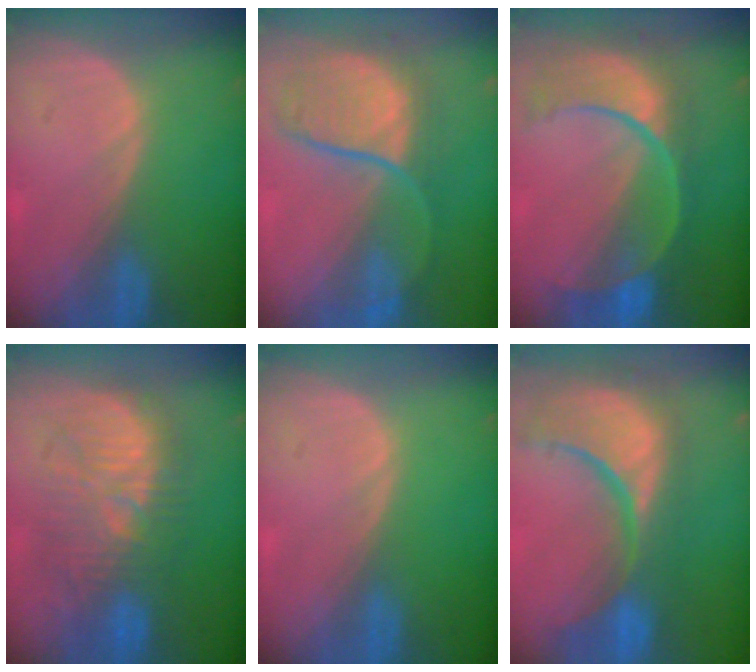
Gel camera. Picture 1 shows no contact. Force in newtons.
{"total": 9.1, "press": 8.7, "slide": 2.9}
{"total": 11.1, "press": 9.4, "slide": 5.9}
{"total": 10.7, "press": 10.6, "slide": 0.9}
{"total": 0.0}
{"total": 15.2, "press": 12.2, "slide": 9.2}